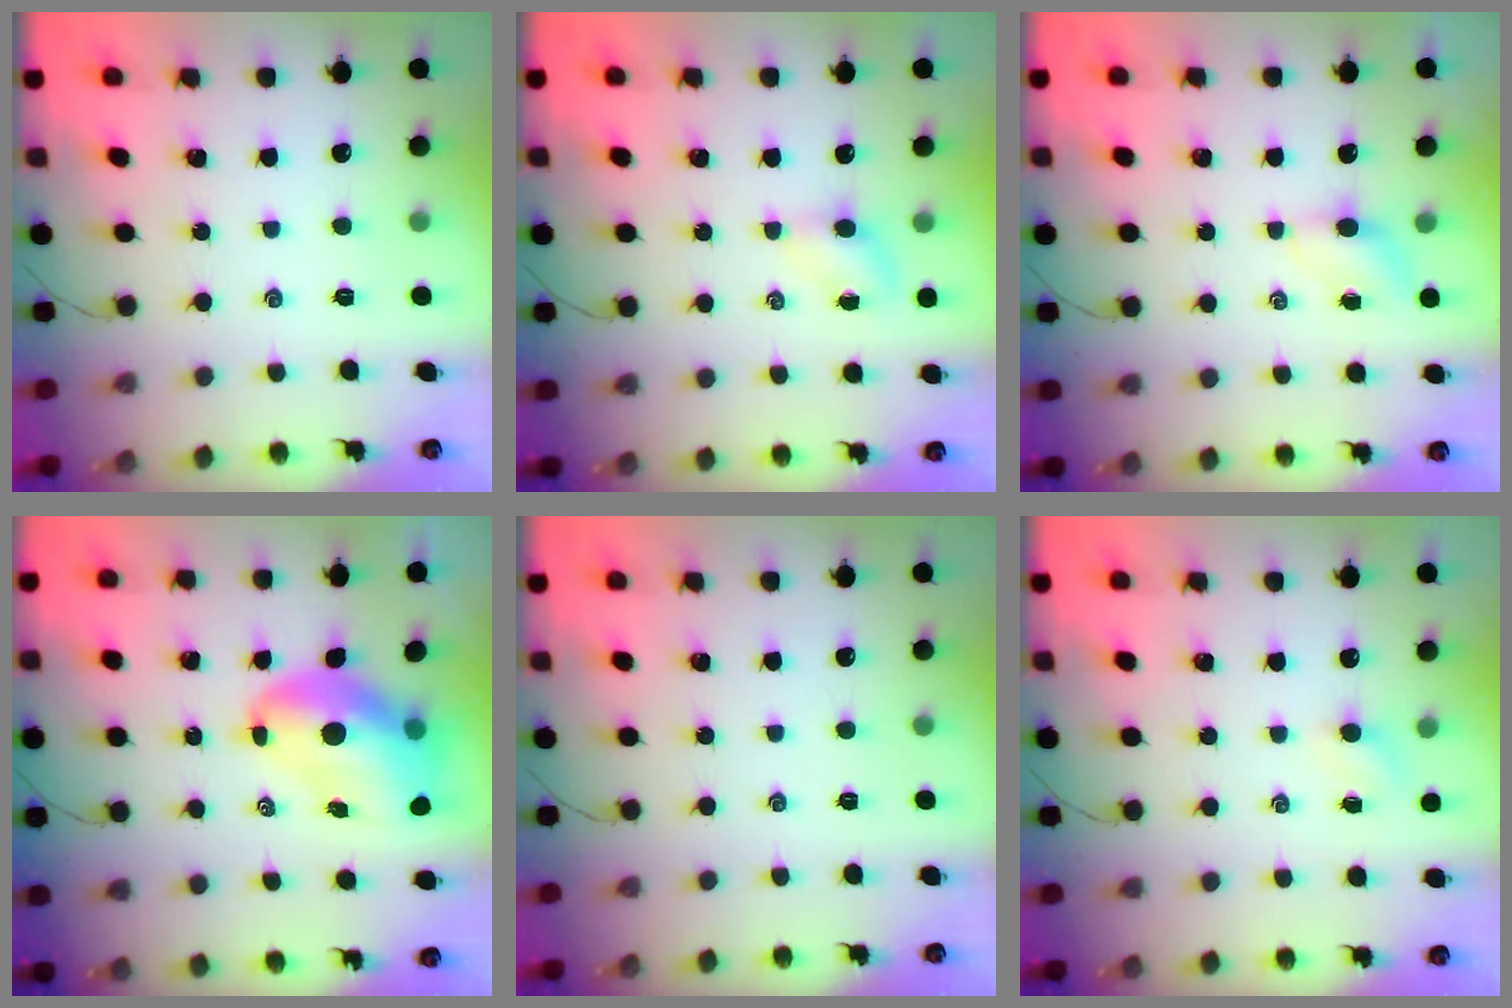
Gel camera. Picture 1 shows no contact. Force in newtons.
{"total": 3.5, "press": 3.3, "slide": 1.2}
{"total": 3.5, "press": 3.3, "slide": 1.2}
{"total": 11.0, "press": 10.5, "slide": 3.2}
{"total": 0.0}
{"total": 2.7, "press": 2.6, "slide": 0.8}